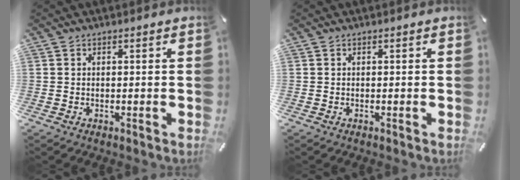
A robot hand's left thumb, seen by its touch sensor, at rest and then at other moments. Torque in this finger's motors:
{"motor_torque": [0.00, 0.00, 0.00, 0.00, 0.00]}